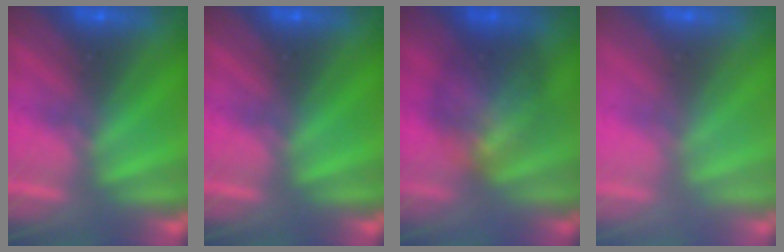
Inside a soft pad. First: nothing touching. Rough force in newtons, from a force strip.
{"total": 0.0}
{"total": 7.8}
{"total": 2.8}